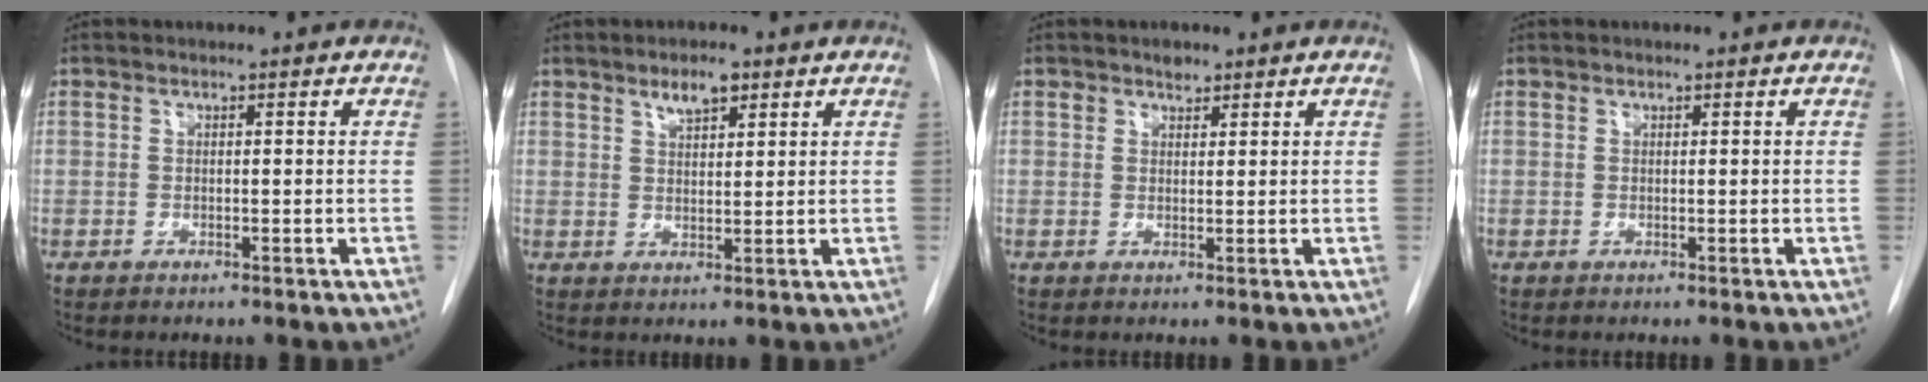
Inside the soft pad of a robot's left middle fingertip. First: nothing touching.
{"total": 3.6, "force": [2.4, 1.3, 2.4], "torque": [-0.043, 0.002, 0.041]}
{"total": 1.5, "force": [1.1, 0.9, 0.4], "torque": [-0.007, -0.002, 0.016]}
{"total": 0.0}